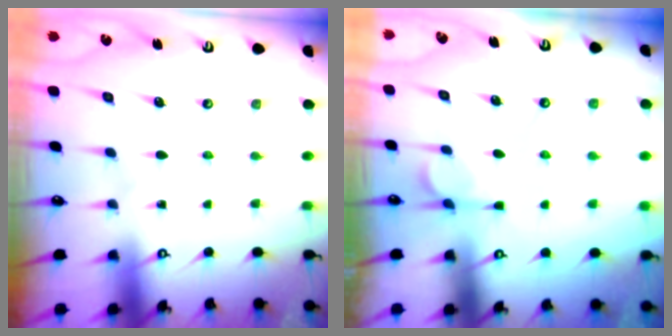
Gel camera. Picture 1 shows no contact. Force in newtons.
{"total": 3.3, "press": 3.0, "slide": 1.3}